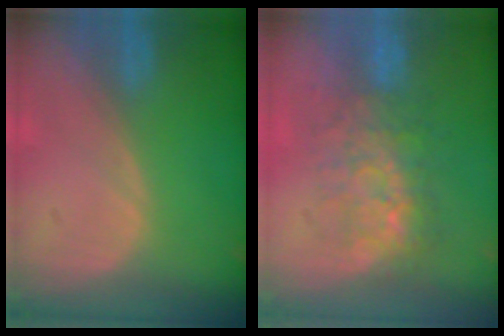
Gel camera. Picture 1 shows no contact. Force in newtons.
{"total": 7.7, "press": 7.4, "slide": 1.8}